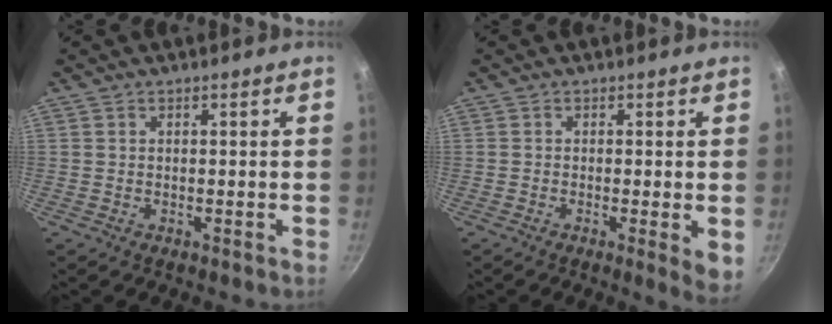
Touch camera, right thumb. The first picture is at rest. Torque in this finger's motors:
{"motor_torque": [-0.15, 0.42, -0.12, -0.02, -0.02]}